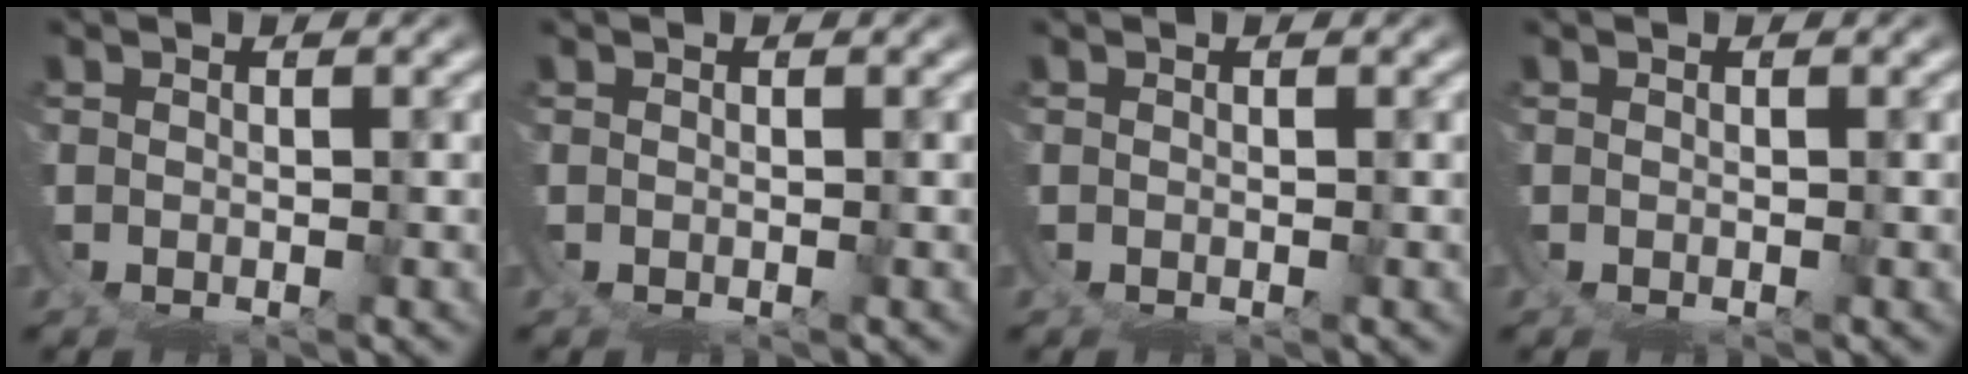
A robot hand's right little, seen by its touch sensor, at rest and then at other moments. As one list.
[{"total": 0.0}, {"total": 0.0}, {"total": 0.0}]